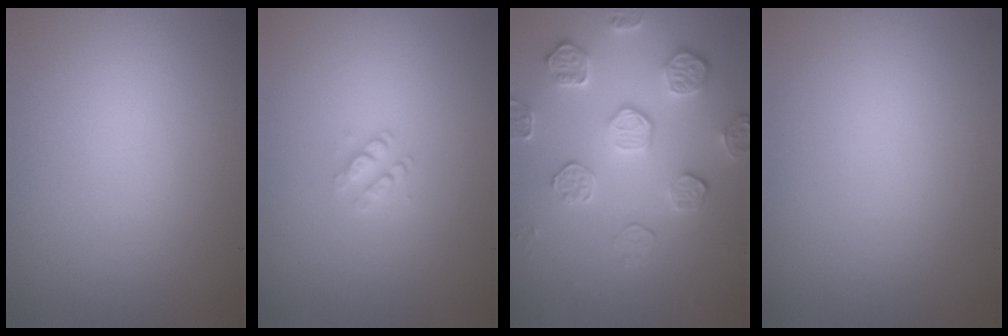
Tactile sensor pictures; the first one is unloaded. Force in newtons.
{"total": 1.4, "press": 1.3, "slide": 0.3}
{"total": 4.4, "press": 3.9, "slide": 2.0}
{"total": 0.0}